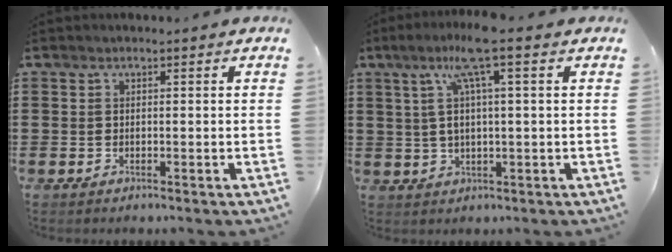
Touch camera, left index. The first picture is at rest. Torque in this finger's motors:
{"motor_torque": [2.13, -0.01, 0.96, 0.21]}